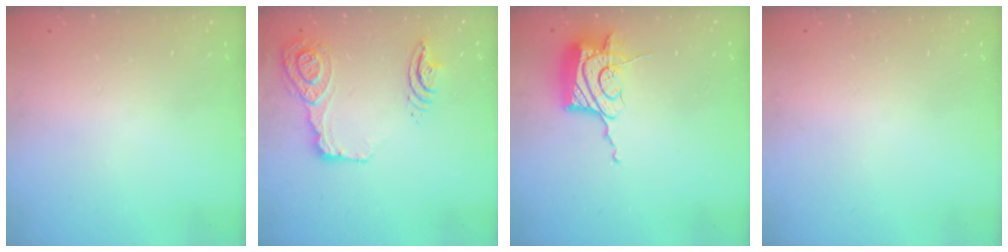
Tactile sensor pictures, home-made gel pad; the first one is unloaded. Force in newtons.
{"total": 30.8, "press": 21.2, "slide": 22.4}
{"total": 17.2, "press": 17.1, "slide": 0.7}
{"total": 0.0}